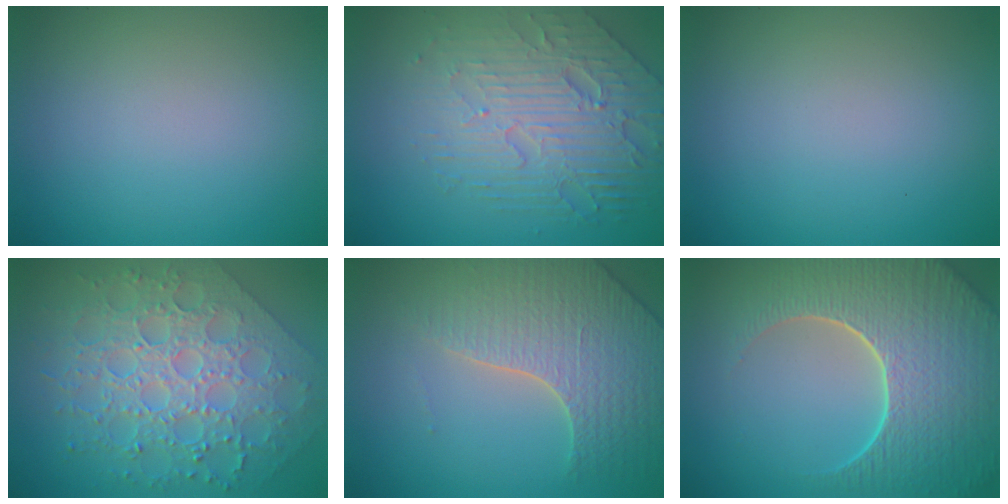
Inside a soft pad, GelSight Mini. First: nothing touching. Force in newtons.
{"total": 6.8, "press": 4.9, "slide": 4.7}
{"total": 0.0}
{"total": 8.4, "press": 6.1, "slide": 5.7}
{"total": 4.7, "press": 4.4, "slide": 1.5}
{"total": 9.3, "press": 6.6, "slide": 6.5}